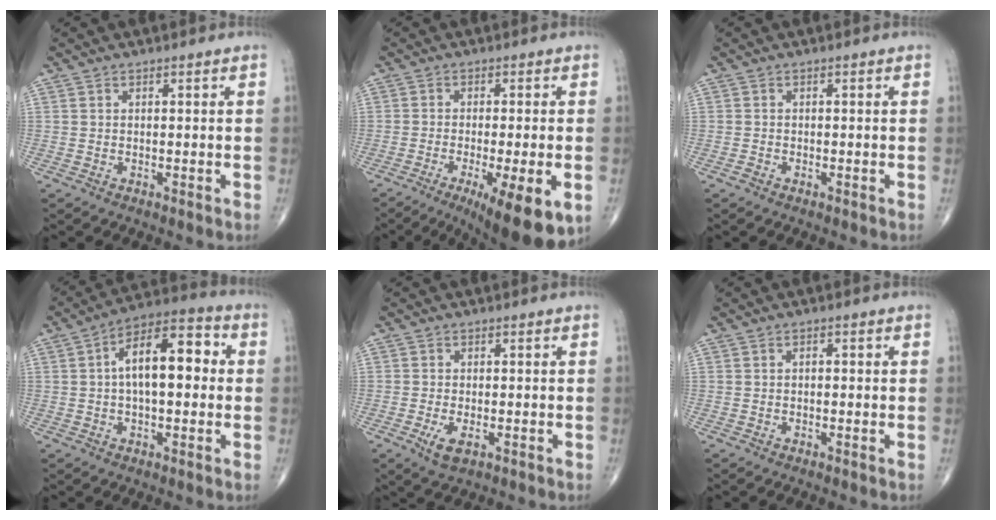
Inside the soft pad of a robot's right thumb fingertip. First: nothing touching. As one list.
[{"total": 13.7, "force": [-5.8, 3.3, 12.0], "torque": [-0.149, -0.013, -0.079]}, {"total": 0.6, "force": [-0.4, 0.4, 0.2], "torque": [-0.005, 0.003, -0.010]}, {"total": 13.9, "force": [1.5, 6.6, 12.2], "torque": [-0.181, 0.035, 0.014]}, {"total": 3.7, "force": [-1.4, 1.7, 2.9], "torque": [-0.053, -0.005, -0.019]}, {"total": 0.9, "force": [0.0, 0.5, 0.8], "torque": [-0.010, 0.001, -0.002]}]